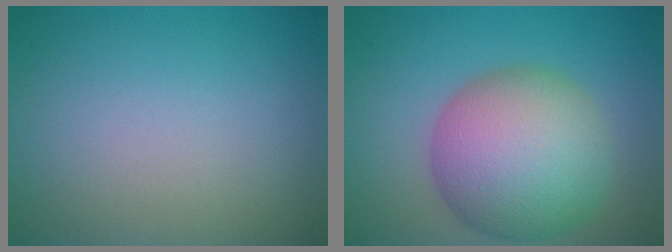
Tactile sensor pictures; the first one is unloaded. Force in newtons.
{"total": 10.4, "press": 10.4, "slide": 0.2}